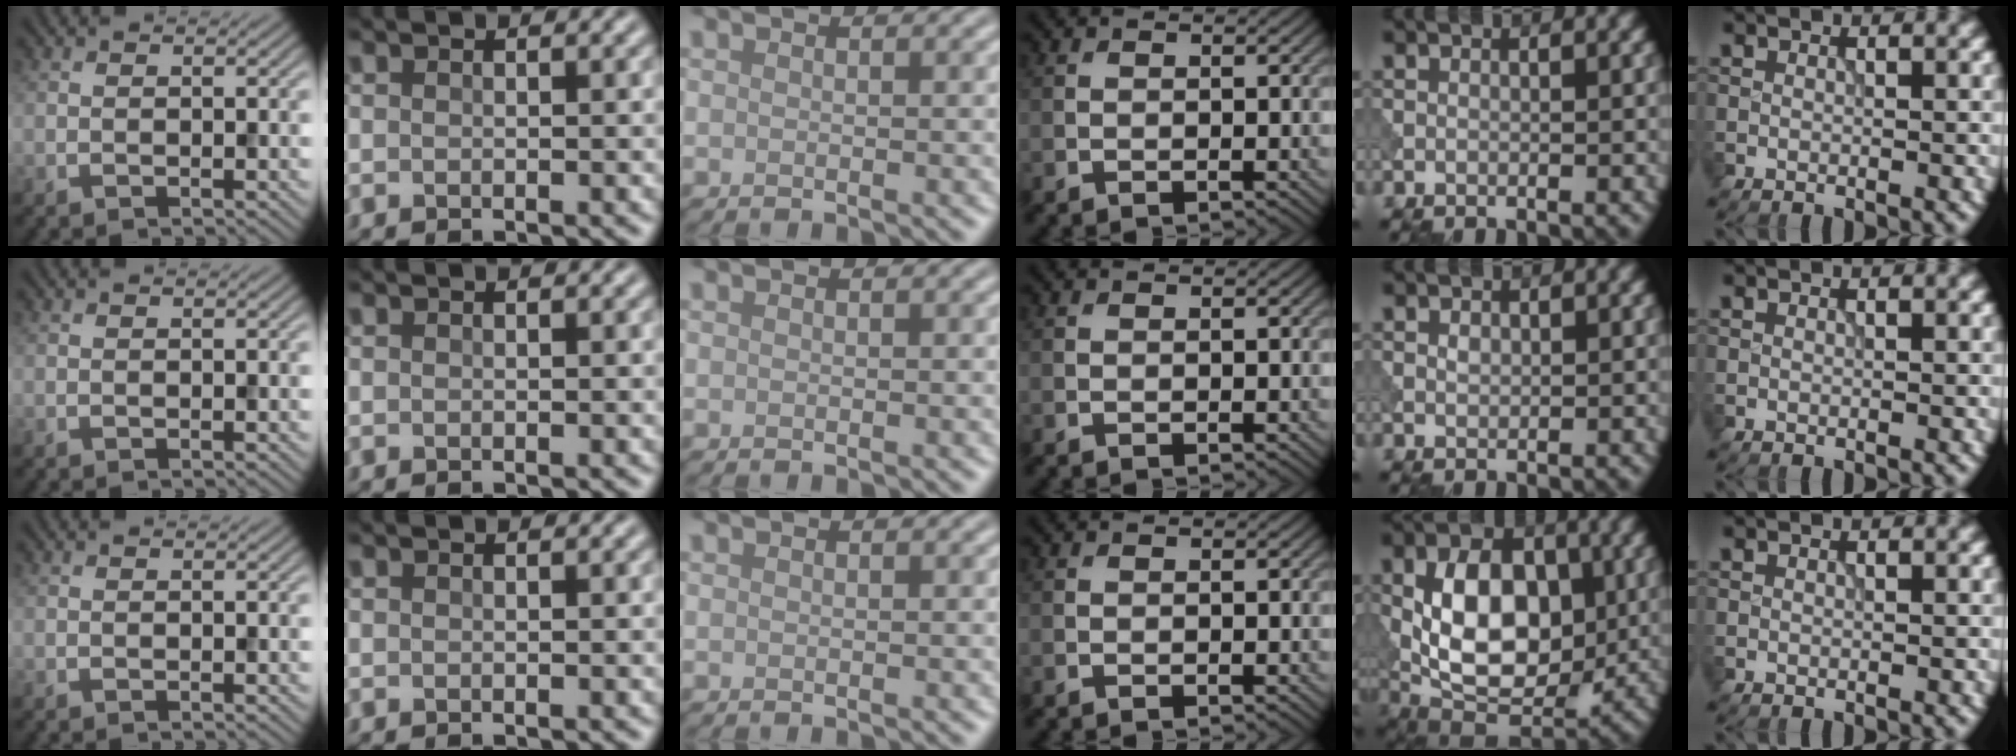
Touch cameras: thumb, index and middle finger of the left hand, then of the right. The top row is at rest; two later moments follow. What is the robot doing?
{"motion": "press", "object": "tv remote"}